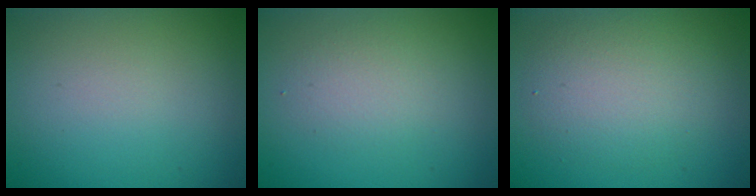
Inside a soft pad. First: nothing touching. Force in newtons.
{"total": 2.0, "press": 2.0, "slide": 0.1}
{"total": 4.1, "press": 4.1, "slide": 0.2}